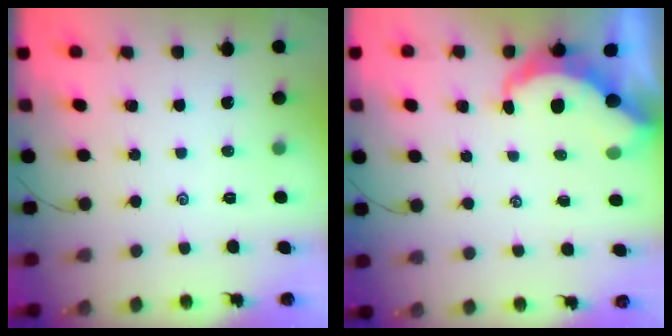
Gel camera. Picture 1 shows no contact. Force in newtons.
{"total": 6.9, "press": 6.8, "slide": 0.9}